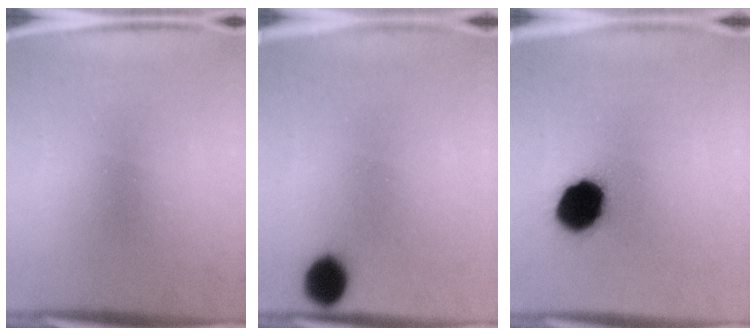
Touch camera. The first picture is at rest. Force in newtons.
{"total": 6.3}
{"total": 14.1}